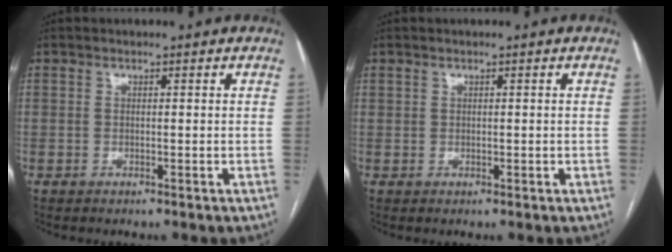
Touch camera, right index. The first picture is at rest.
{"total": 0.6, "force": [0.4, 0.4, 0.3], "torque": [-0.002, 0.002, 0.010]}